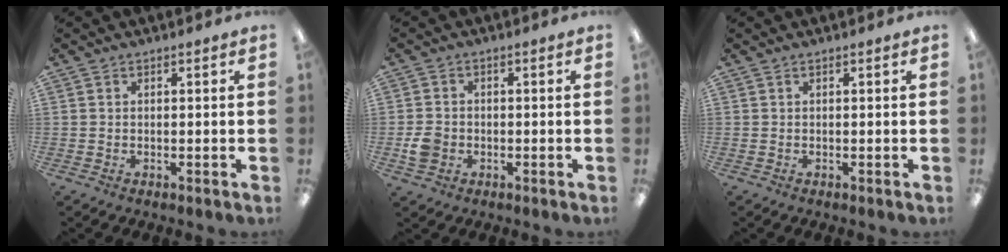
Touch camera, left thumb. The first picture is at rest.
{"total": 4.2, "force": [-1.4, 3.6, 1.8], "torque": [-0.027, 0.002, -0.026]}
{"total": 0.0}